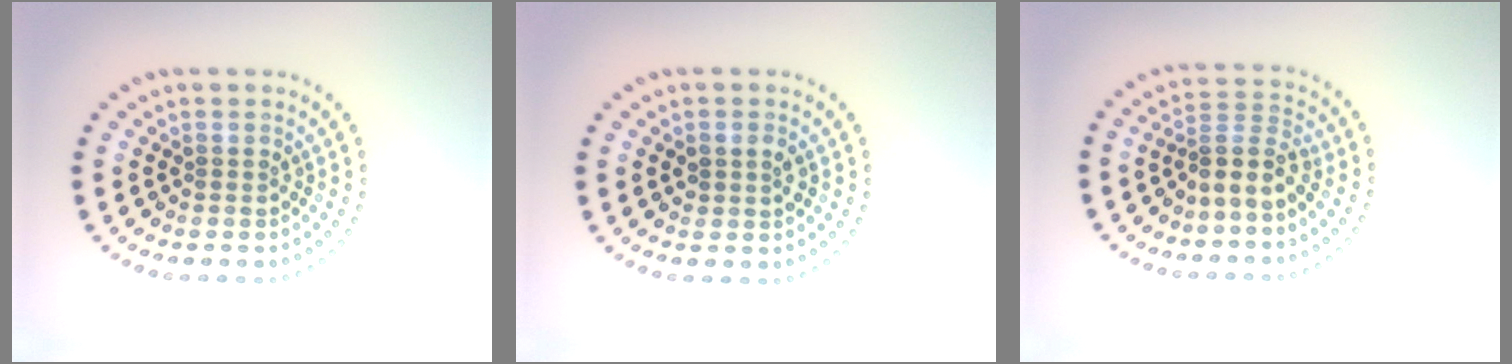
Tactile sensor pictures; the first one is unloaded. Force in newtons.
{"total": 1.5, "press": 1.5, "slide": 0.3}
{"total": 3.0, "press": 2.2, "slide": 2.0}